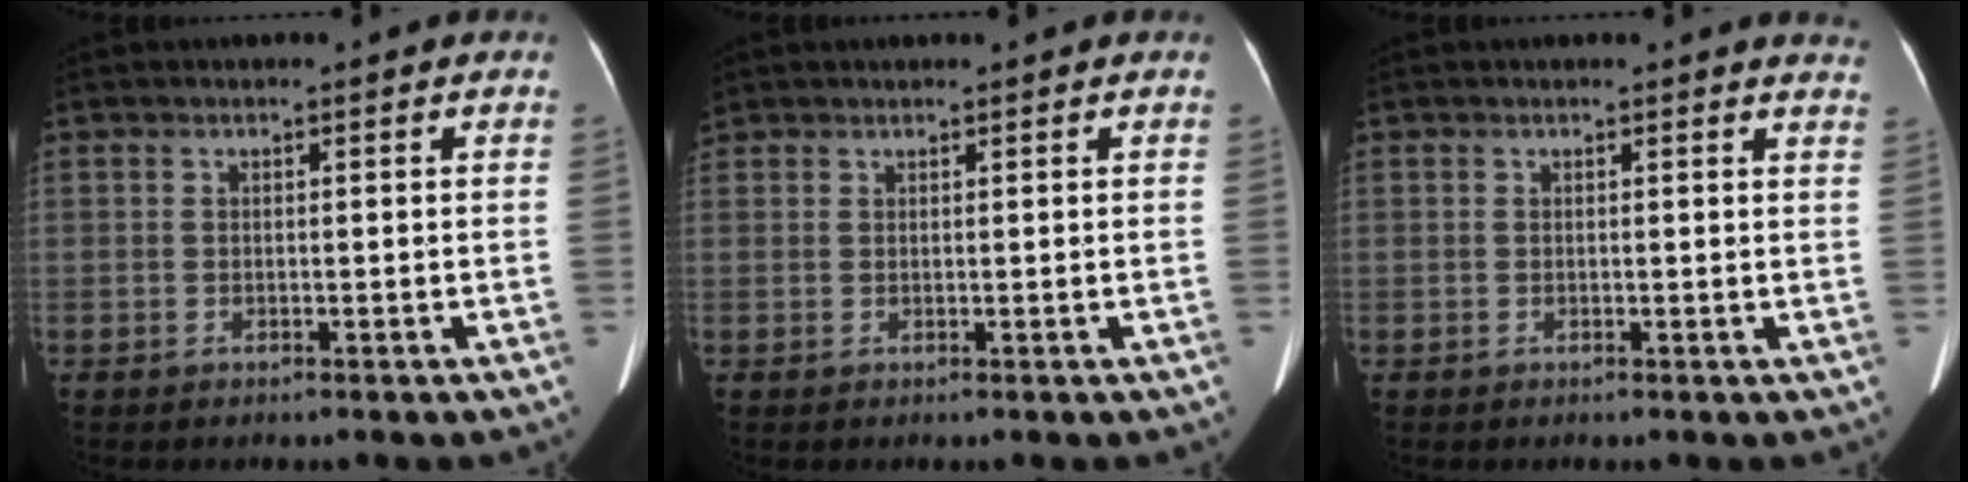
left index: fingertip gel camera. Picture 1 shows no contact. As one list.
[{"total": 1.1, "force": [1.0, 0.4, 0.1], "torque": [-0.014, 0.009, 0.024]}, {"total": 3.7, "force": [3.6, 0.6, 0.4], "torque": [0.000, -0.017, 0.012]}]